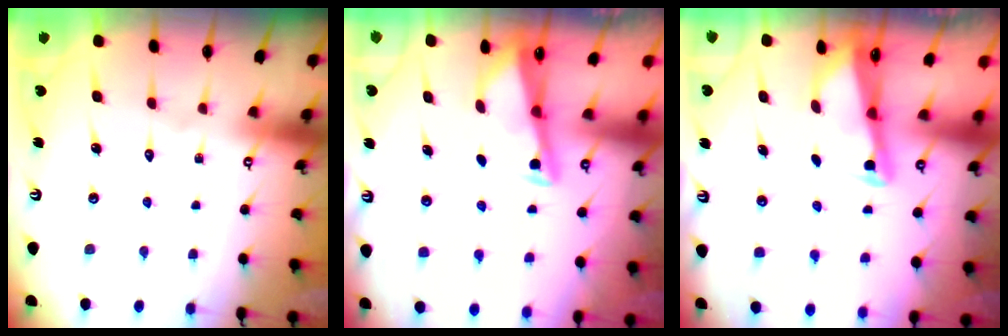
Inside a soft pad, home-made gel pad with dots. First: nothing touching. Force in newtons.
{"total": 2.8, "press": 2.8, "slide": 0.3}
{"total": 2.6, "press": 2.6, "slide": 0.2}